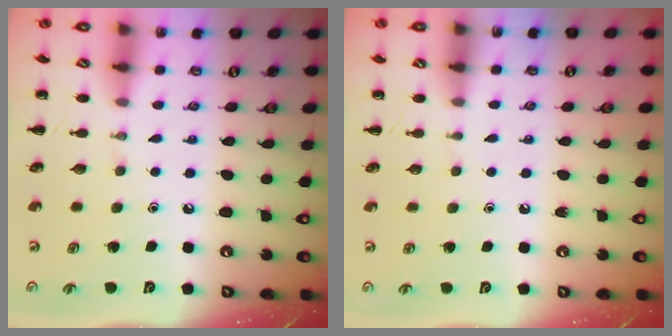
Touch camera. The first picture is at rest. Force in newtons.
{"total": 0.0}